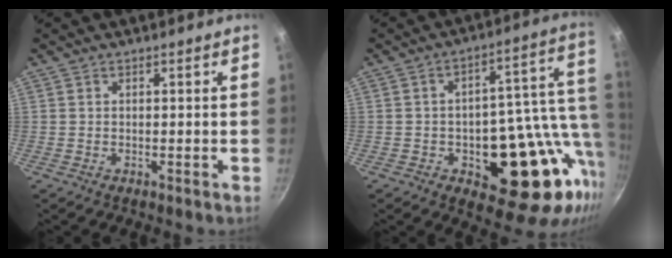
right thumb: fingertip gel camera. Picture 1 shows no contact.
{"total": 21.9, "force": [-3.2, 12.4, 17.8], "torque": [-0.176, 0.019, -0.036]}